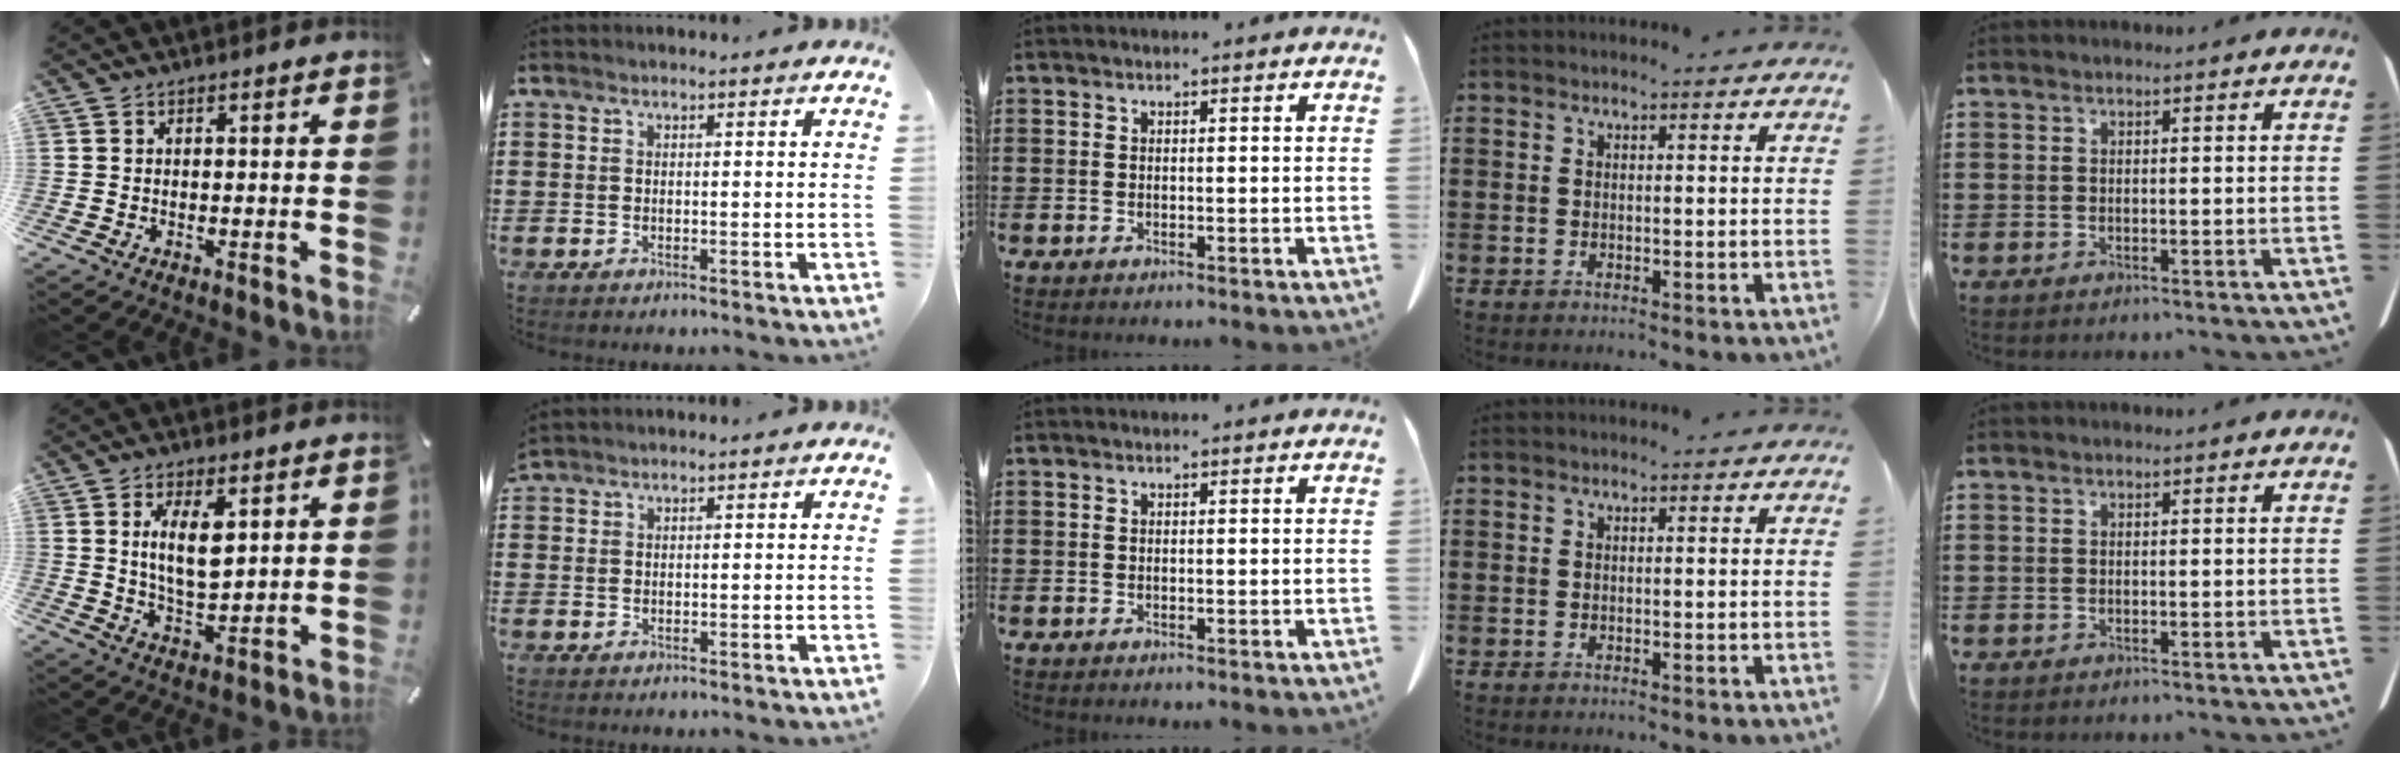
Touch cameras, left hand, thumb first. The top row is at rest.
{"thumb": {"total": 9.2, "force": [3.0, 4.3, 7.6], "torque": [-0.145, -0.008, 0.045]}, "index": {"total": 1.0, "force": [1.0, 0.1, -0.1], "torque": [0.000, -0.001, 0.019]}}